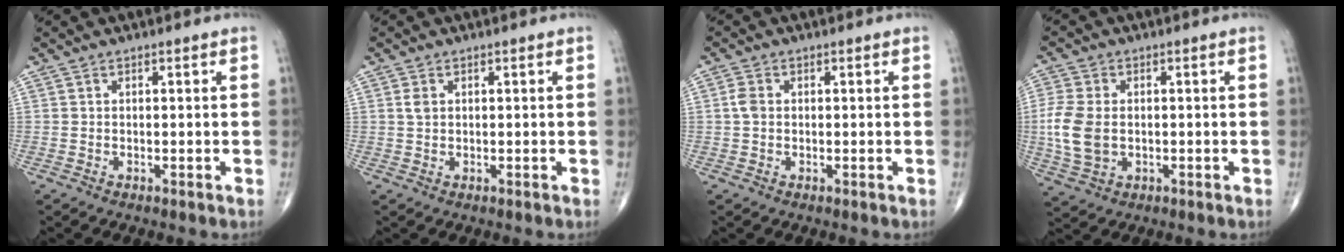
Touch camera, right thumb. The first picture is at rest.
{"total": 1.4, "force": [0.4, 0.9, 1.0], "torque": [-0.019, 0.001, 0.009]}
{"total": 2.2, "force": [0.1, 1.6, 1.5], "torque": [-0.030, 0.004, -0.001]}
{"total": 8.9, "force": [-0.6, 6.1, 6.5], "torque": [-0.148, -0.002, -0.011]}